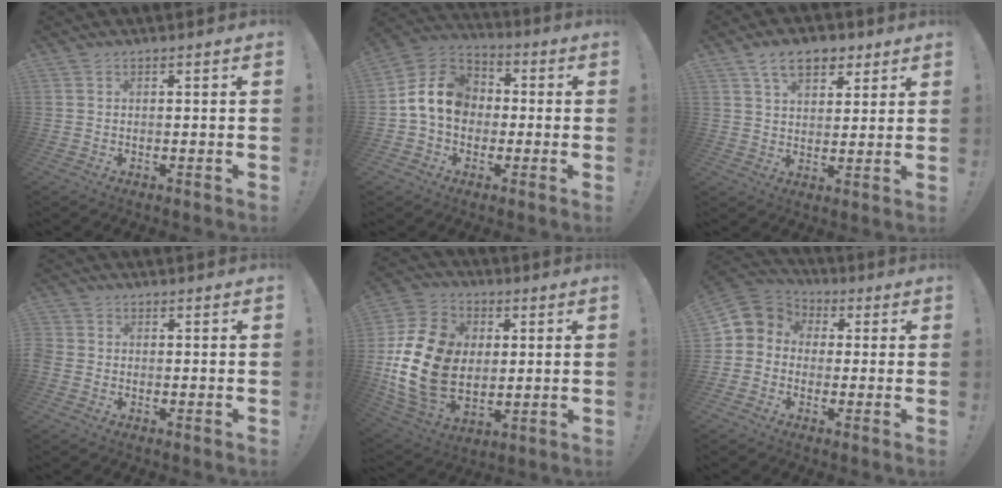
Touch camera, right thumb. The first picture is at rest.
{"total": 13.8, "force": [0.7, 11.2, 8.0], "torque": [-0.132, 0.016, 0.023]}
{"total": 10.2, "force": [5.7, 6.2, 5.8], "torque": [-0.078, -0.014, 0.104]}
{"total": 2.0, "force": [-1.0, 1.4, 0.9], "torque": [-0.020, 0.004, -0.020]}
{"total": 21.4, "force": [0.6, 16.3, 13.8], "torque": [-0.255, 0.009, 0.023]}
{"total": 5.8, "force": [-0.8, 5.6, 1.5], "torque": [-0.025, 0.008, -0.011]}